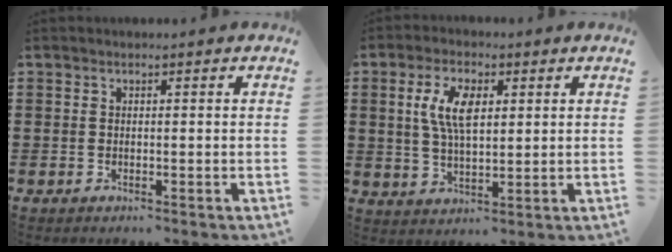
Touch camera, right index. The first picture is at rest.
{"total": 6.9, "force": [1.9, 3.2, 5.8], "torque": [-0.122, 0.012, 0.033]}